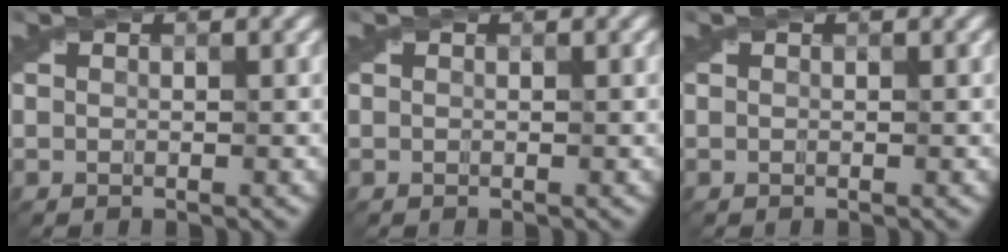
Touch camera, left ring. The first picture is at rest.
{"total": 0.0}
{"total": 0.0}